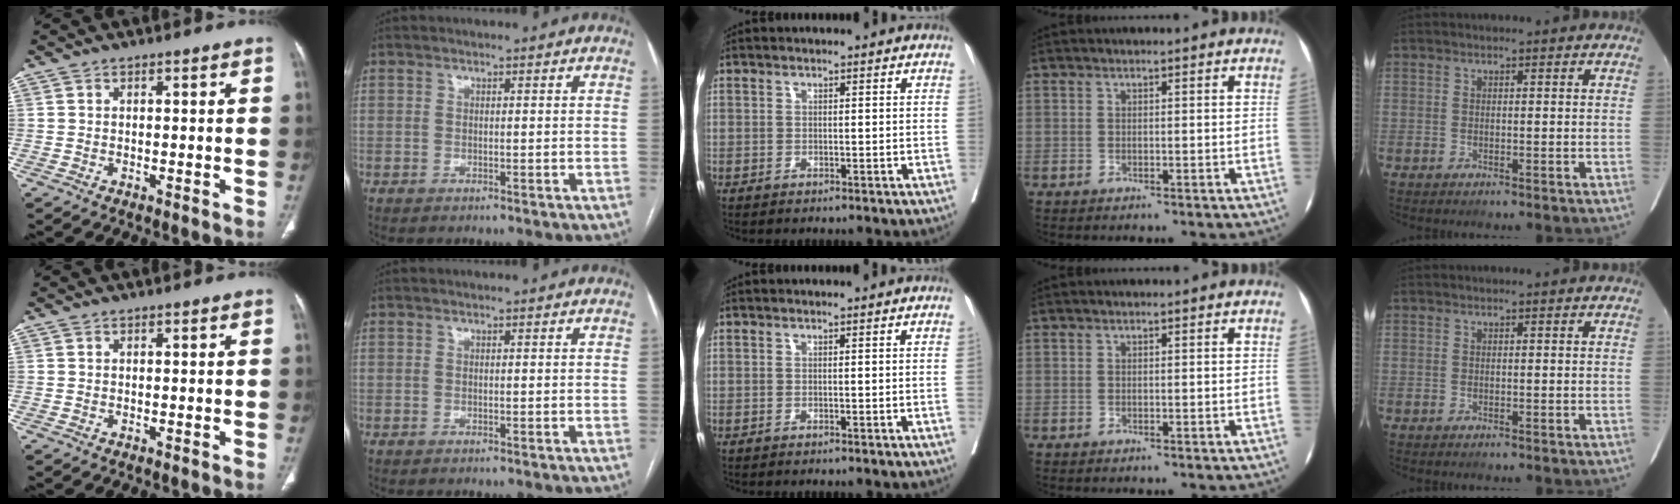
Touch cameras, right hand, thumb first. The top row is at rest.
{"middle": {"total": 0.7, "force": [0.0, -0.3, 0.6], "torque": [-0.003, 0.002, 0.000]}}